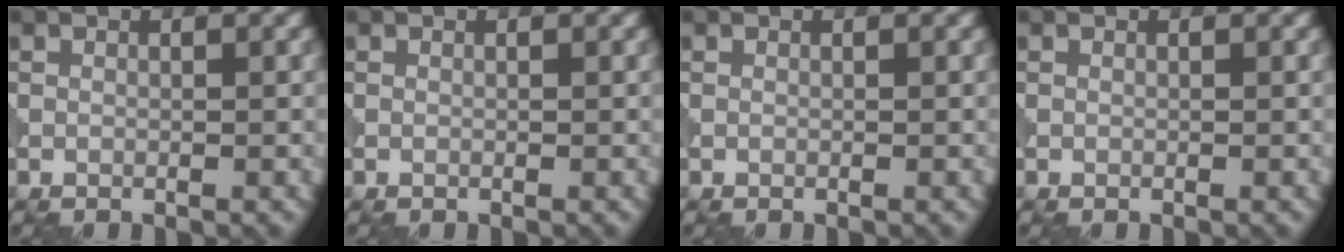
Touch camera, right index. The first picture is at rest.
{"total": 0.0}
{"total": 0.0}
{"total": 0.0}